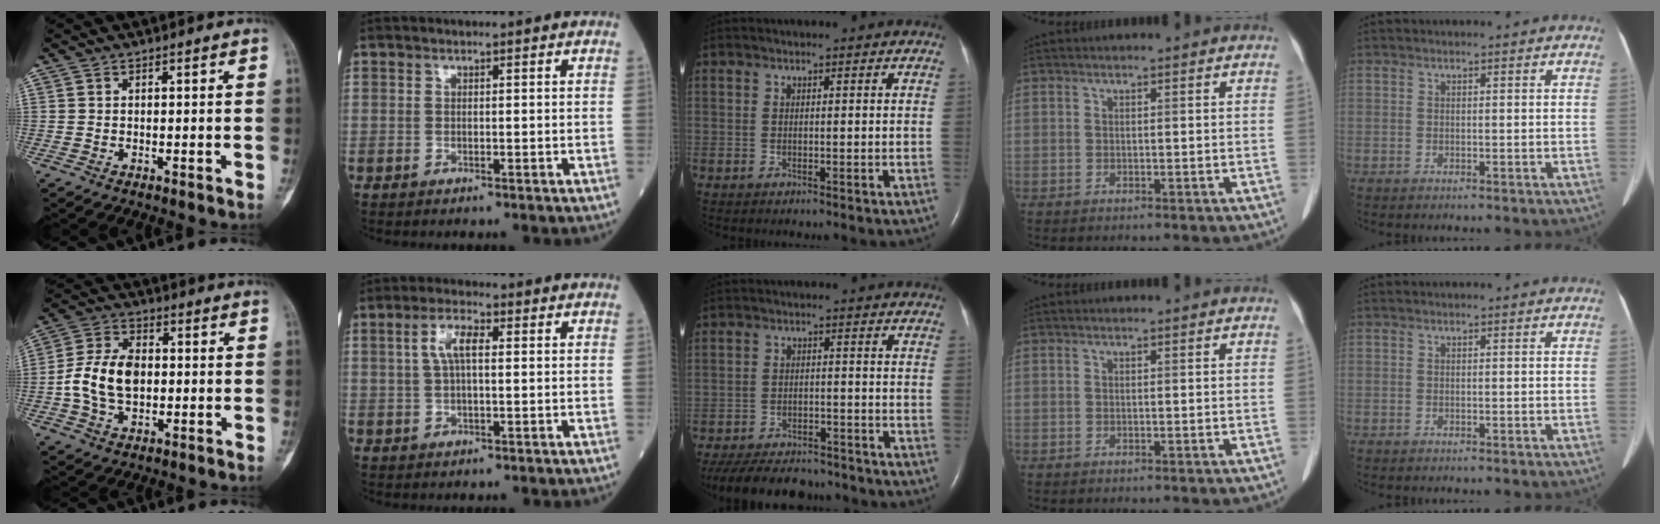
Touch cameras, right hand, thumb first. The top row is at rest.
{"thumb": {"total": 11.2, "force": [-0.7, 7.3, 8.4], "torque": [-0.153, 0.020, -0.019]}, "index": {"total": 4.7, "force": [1.1, 1.4, 4.4], "torque": [-0.091, 0.015, 0.023]}, "middle": {"total": 14.8, "force": [-12.8, 4.9, 5.6], "torque": [-0.131, -0.012, -0.181]}}